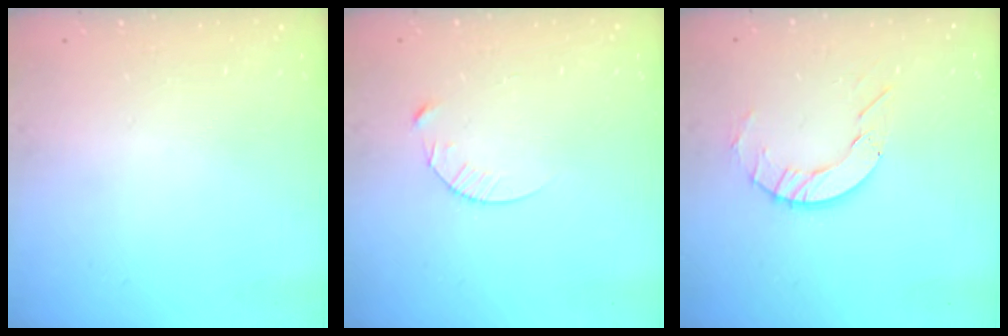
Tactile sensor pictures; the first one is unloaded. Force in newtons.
{"total": 4.7, "press": 4.7, "slide": 0.6}
{"total": 7.1, "press": 7.0, "slide": 0.7}